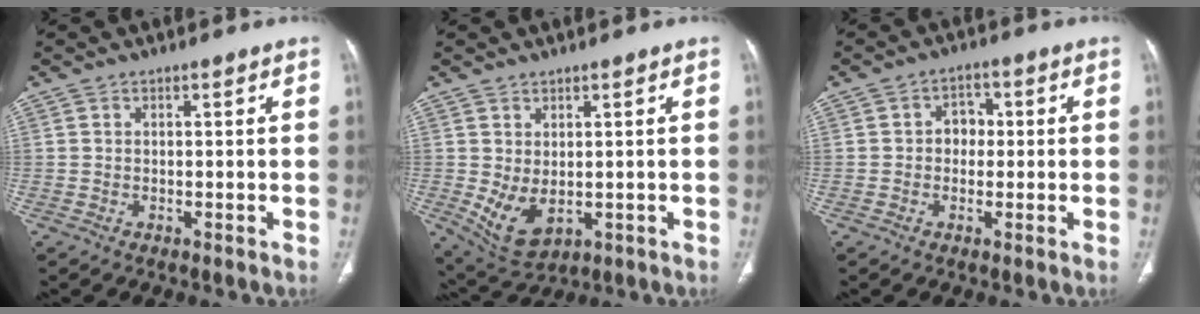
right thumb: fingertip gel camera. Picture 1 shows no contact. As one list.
[{"total": 6.7, "force": [-0.4, 4.0, 5.4], "torque": [-0.093, -0.006, 0.018]}, {"total": 3.8, "force": [0.0, 3.2, 2.2], "torque": [-0.008, 0.011, -0.008]}]